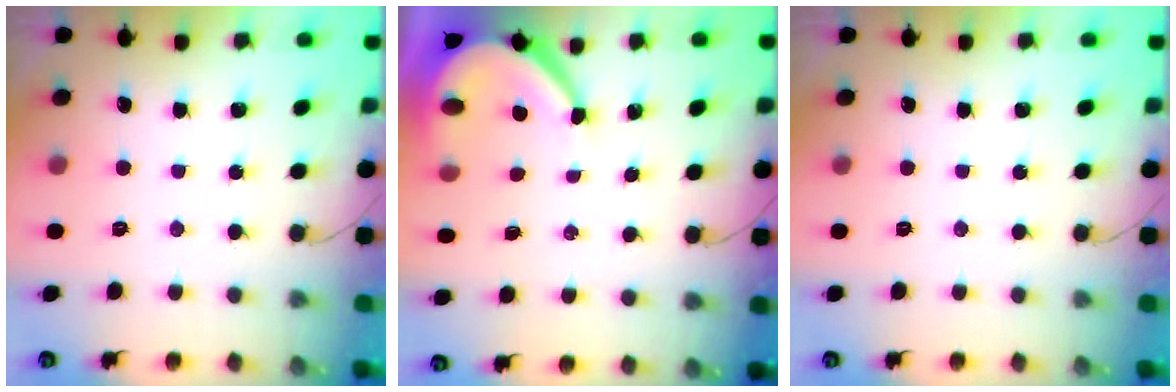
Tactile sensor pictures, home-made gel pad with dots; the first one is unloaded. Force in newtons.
{"total": 8.1, "press": 8.0, "slide": 0.9}
{"total": 0.0}